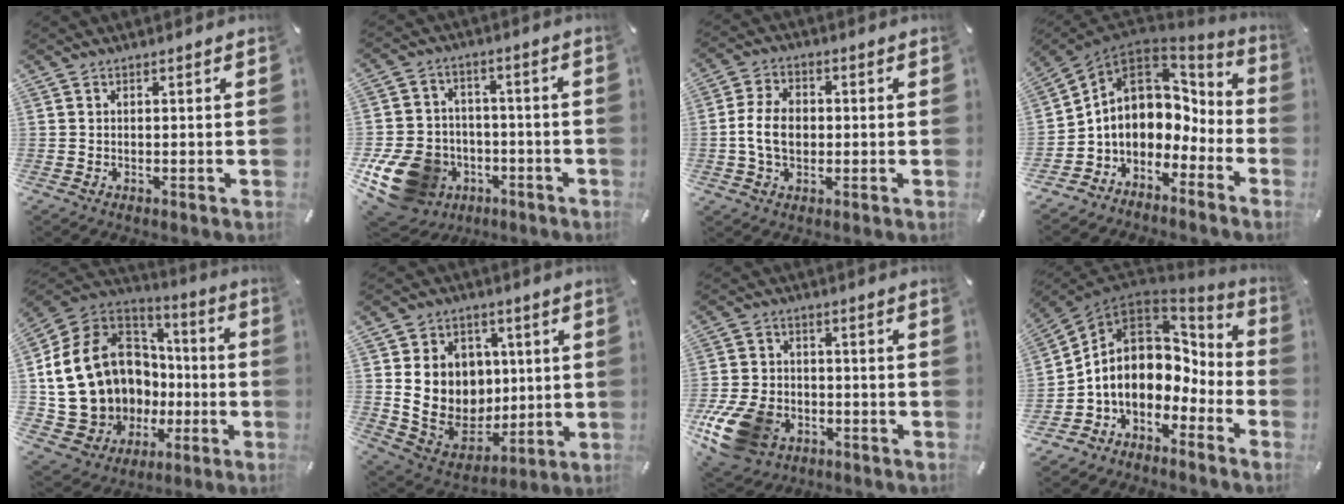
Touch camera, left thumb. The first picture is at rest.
{"total": 16.3, "force": [-5.9, 13.1, 7.7], "torque": [-0.154, 0.029, -0.089]}
{"total": 8.6, "force": [-0.7, 6.4, 5.7], "torque": [-0.122, 0.006, -0.016]}
{"total": 10.1, "force": [0.4, 8.7, 5.1], "torque": [-0.099, -0.018, 0.005]}
{"total": 18.1, "force": [-0.7, 15.9, 8.6], "torque": [-0.191, -0.028, 0.034]}
{"total": 14.7, "force": [2.8, 13.2, 5.9], "torque": [-0.110, -0.026, 0.068]}
{"total": 15.4, "force": [-6.4, 10.6, 9.1], "torque": [-0.187, 0.033, -0.110]}
{"total": 12.4, "force": [0.3, 9.9, 7.3], "torque": [-0.142, -0.018, 0.003]}